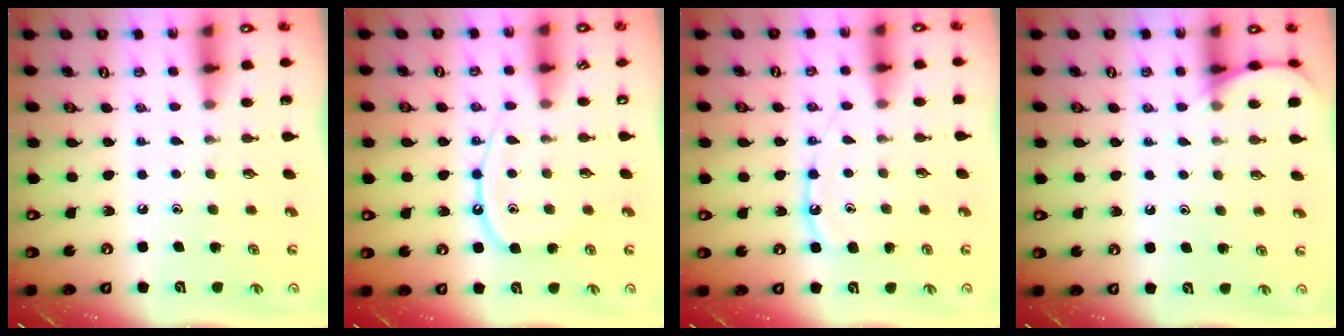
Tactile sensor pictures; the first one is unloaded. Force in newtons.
{"total": 11.4, "press": 11.4, "slide": 0.9}
{"total": 10.2, "press": 10.1, "slide": 0.5}
{"total": 5.8, "press": 5.8, "slide": 0.7}